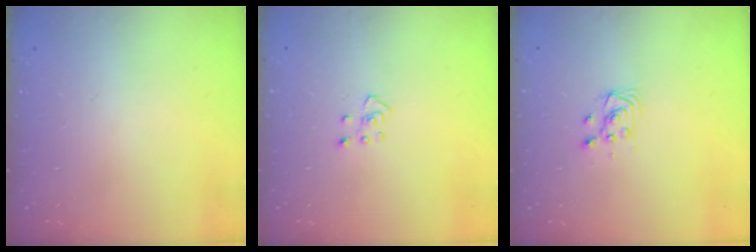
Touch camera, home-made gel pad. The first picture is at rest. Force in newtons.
{"total": 3.4, "press": 3.3, "slide": 0.6}
{"total": 3.8, "press": 3.7, "slide": 0.4}